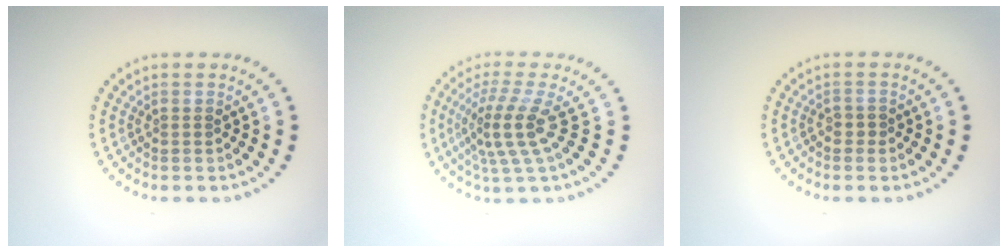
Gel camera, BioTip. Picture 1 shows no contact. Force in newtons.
{"total": 3.8, "press": 2.7, "slide": 2.7}
{"total": 0.6, "press": 0.5, "slide": 0.3}